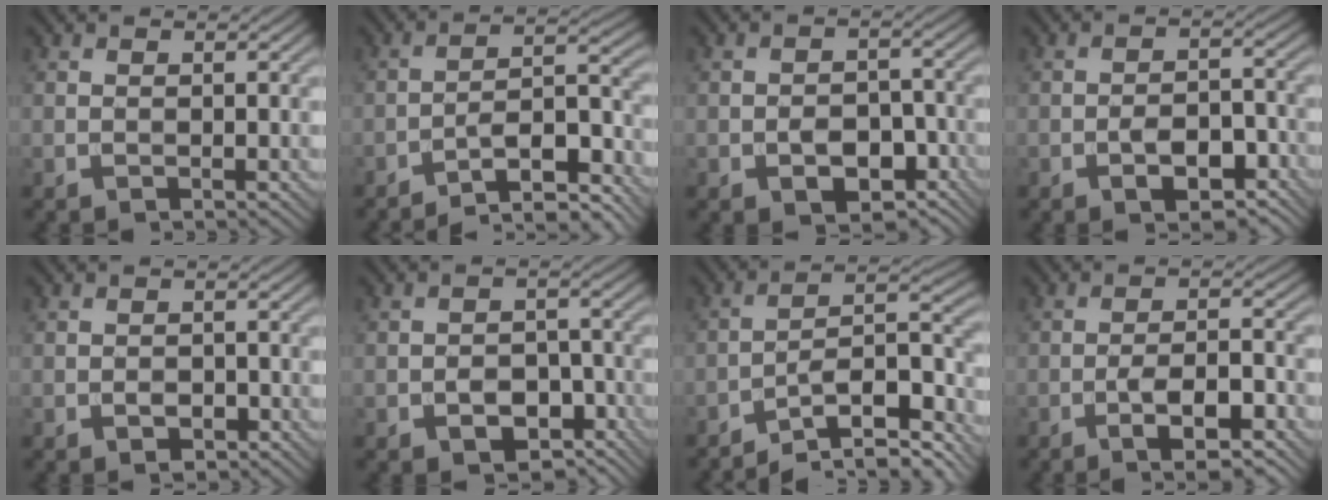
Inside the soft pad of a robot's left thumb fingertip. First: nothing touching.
{"total": 12.2, "force": [-9.8, 2.9, 6.7], "torque": [-0.094, 0.014, -0.150]}
{"total": 6.0, "force": [-2.6, 3.9, 3.7], "torque": [-0.052, -0.004, -0.043]}
{"total": 6.0, "force": [-3.1, 2.8, 4.3], "torque": [-0.065, 0.006, -0.049]}
{"total": 1.8, "force": [-0.8, 1.2, 1.1], "torque": [-0.015, 0.001, -0.014]}
{"total": 5.8, "force": [-2.9, 3.8, 3.2], "torque": [-0.044, 0.001, -0.047]}
{"total": 13.0, "force": [-9.8, 3.5, 7.9], "torque": [-0.129, 0.008, -0.153]}
{"total": 6.3, "force": [-3.4, 1.7, 5.1], "torque": [-0.086, 0.009, -0.055]}